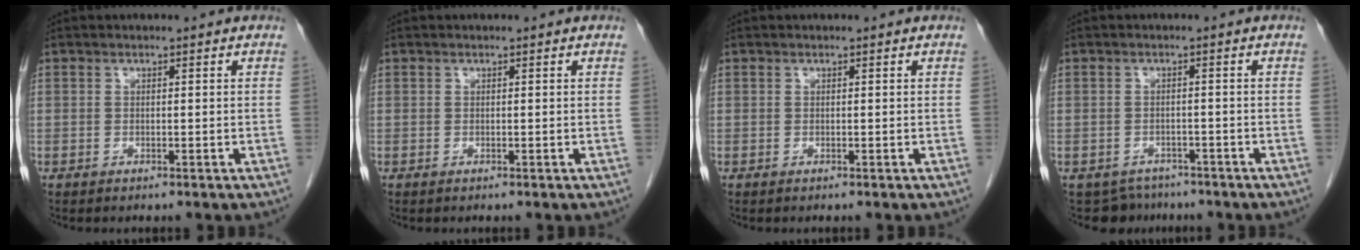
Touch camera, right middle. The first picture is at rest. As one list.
[{"total": 0.0}, {"total": 0.0}, {"total": 4.4, "force": [-3.7, 2.3, -0.6], "torque": [0.011, 0.004, -0.055]}]